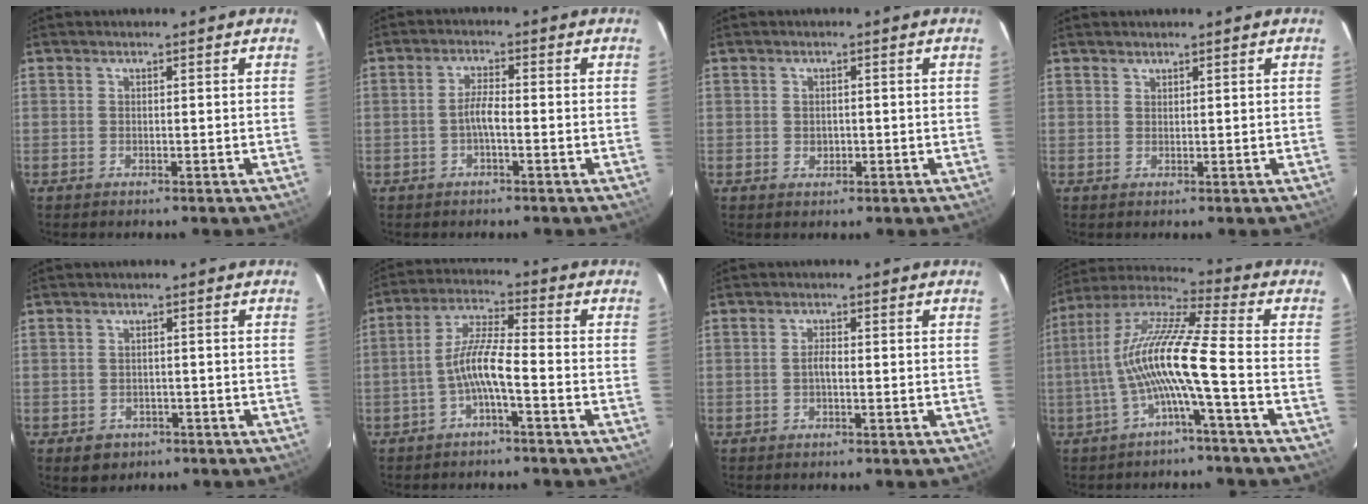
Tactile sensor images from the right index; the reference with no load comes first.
{"total": 2.9, "force": [-1.0, 0.5, 2.7], "torque": [-0.055, 0.006, -0.020]}
{"total": 1.6, "force": [-0.2, 1.4, 0.7], "torque": [-0.010, 0.002, -0.003]}
{"total": 0.7, "force": [0.7, 0.2, 0.0], "torque": [-0.001, 0.002, 0.014]}
{"total": 3.9, "force": [-1.9, 3.3, 1.1], "torque": [-0.026, 0.003, -0.018]}
{"total": 6.6, "force": [-2.8, 0.6, 5.9], "torque": [-0.132, 0.015, -0.053]}
{"total": 1.6, "force": [-0.3, 0.5, 1.5], "torque": [-0.029, 0.005, -0.008]}
{"total": 12.9, "force": [-3.4, -0.3, 12.5], "torque": [-0.242, 0.010, -0.067]}